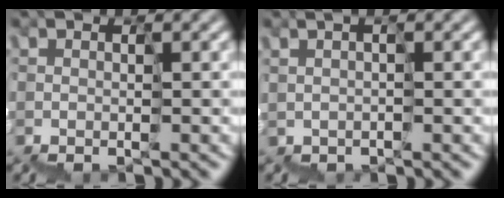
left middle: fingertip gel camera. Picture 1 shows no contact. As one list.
[{"total": 1.0, "force": [0.3, -0.6, -0.7], "torque": [0.012, 0.003, 0.009]}]